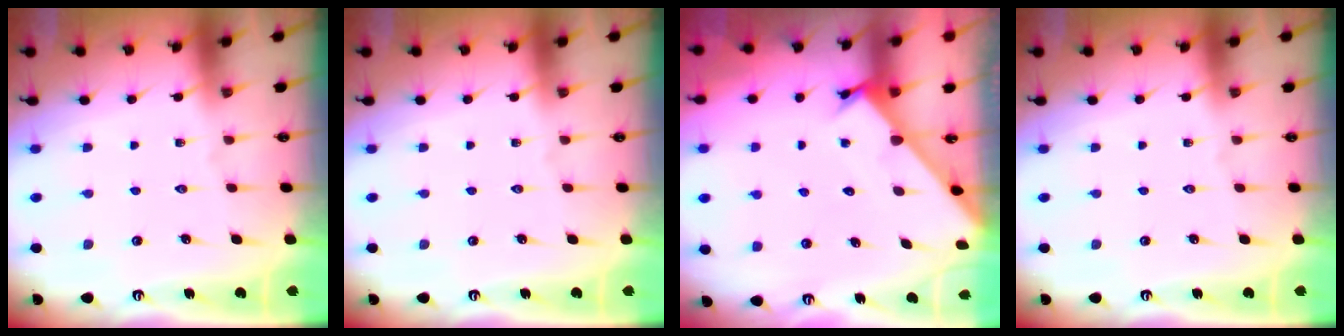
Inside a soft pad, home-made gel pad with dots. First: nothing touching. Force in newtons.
{"total": 0.0}
{"total": 2.4, "press": 2.4, "slide": 0.3}
{"total": 0.0}